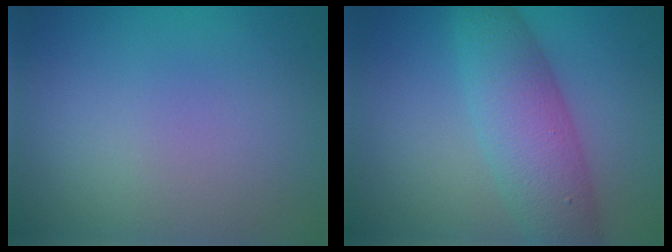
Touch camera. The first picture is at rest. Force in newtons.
{"total": 6.3, "press": 6.2, "slide": 0.1}